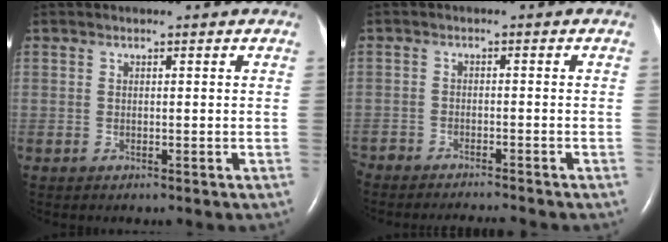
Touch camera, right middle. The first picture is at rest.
{"total": 7.5, "force": [-7.2, 0.6, 2.2], "torque": [-0.025, -0.013, -0.110]}